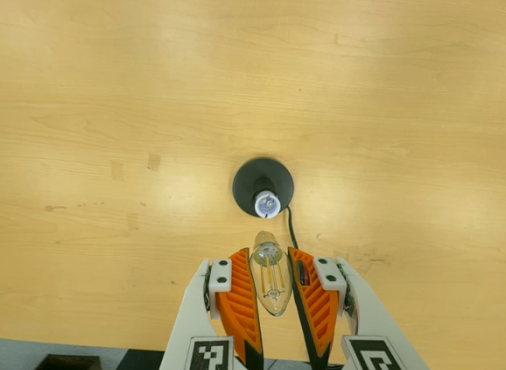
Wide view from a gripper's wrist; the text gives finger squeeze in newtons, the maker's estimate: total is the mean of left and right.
{"total": 13.5, "left": 14.8, "right": 12.2}